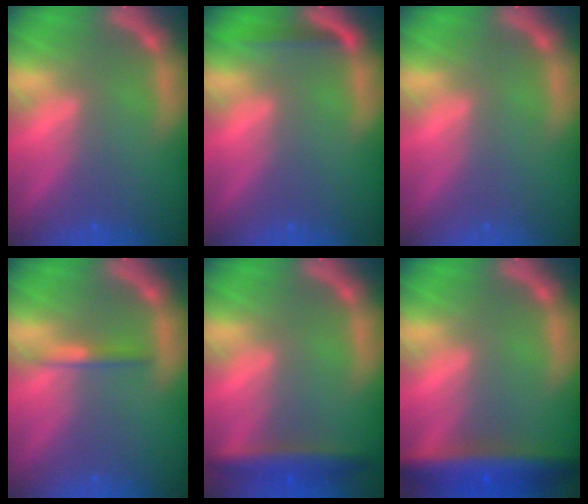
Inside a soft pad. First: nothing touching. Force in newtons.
{"total": 1.9}
{"total": 0.0}
{"total": 1.4}
{"total": 4.0}
{"total": 7.0}